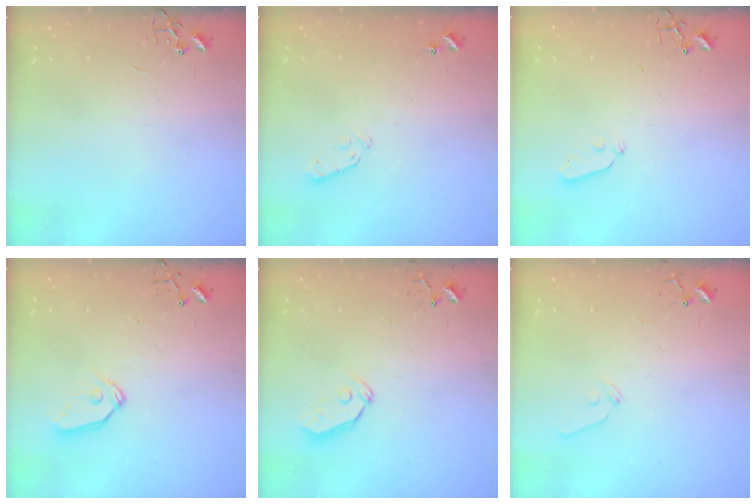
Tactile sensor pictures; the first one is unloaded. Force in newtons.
{"total": 3.9, "press": 3.8, "slide": 0.7}
{"total": 3.1, "press": 3.0, "slide": 0.4}
{"total": 8.4, "press": 8.4, "slide": 0.5}
{"total": 4.8, "press": 4.8, "slide": 0.4}
{"total": 6.9, "press": 6.9, "slide": 0.7}